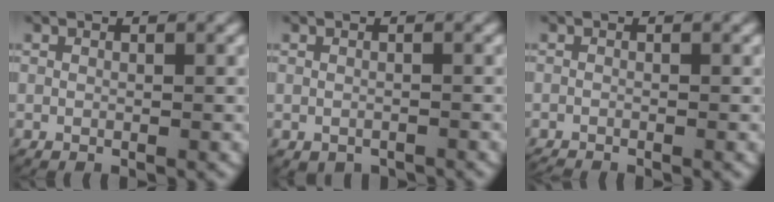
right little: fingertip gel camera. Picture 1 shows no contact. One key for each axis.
{"total": 1.0, "fx": -0.7, "fy": 0.7, "fz": 0.2, "tx": -0.005, "ty": -0.005, "tz": -0.006}
{"total": 0.9, "fx": -0.9, "fy": 0.1, "fz": 0.0, "tx": -0.008, "ty": -0.008, "tz": -0.013}